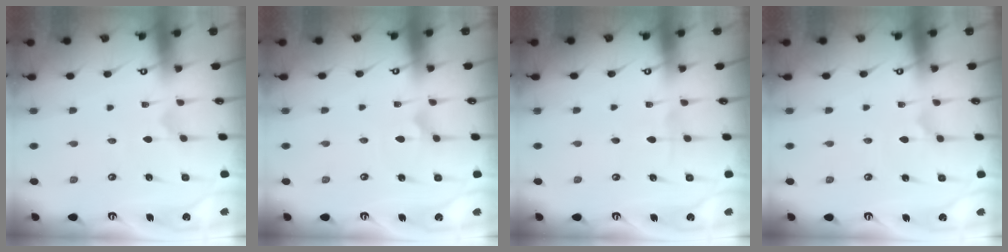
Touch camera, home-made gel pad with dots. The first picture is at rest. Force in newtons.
{"total": 2.1, "press": 2.1, "slide": 0.0}
{"total": 2.5, "press": 2.5, "slide": 0.4}
{"total": 2.1, "press": 2.1, "slide": 0.1}